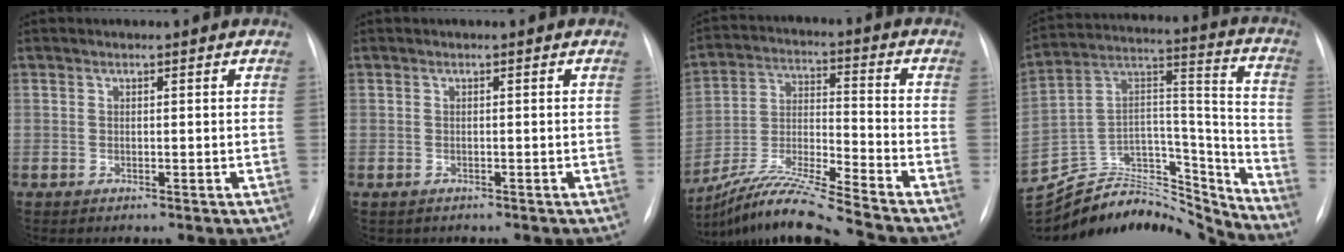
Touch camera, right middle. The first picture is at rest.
{"total": 0.6, "force": [-0.4, 0.5, 0.0], "torque": [-0.008, 0.003, -0.004]}
{"total": 14.6, "force": [-13.1, -2.0, 6.1], "torque": [-0.117, -0.011, -0.242]}
{"total": 25.6, "force": [-24.6, 4.9, 5.2], "torque": [-0.127, 0.040, -0.392]}